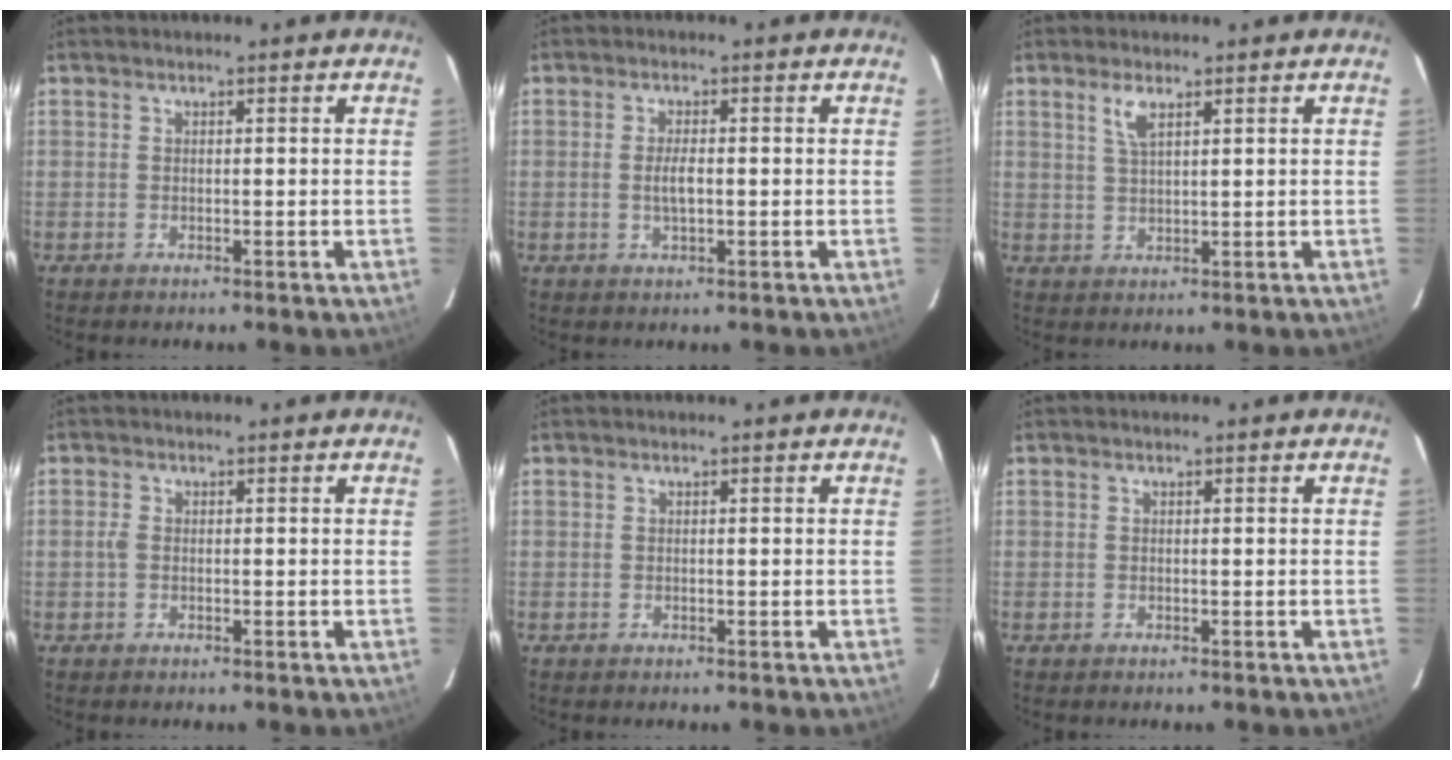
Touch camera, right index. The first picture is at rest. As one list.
[{"total": 3.0, "force": [-0.3, 0.9, 2.8], "torque": [-0.053, -0.001, -0.004]}, {"total": 3.4, "force": [1.9, 1.1, 2.6], "torque": [-0.051, 0.000, 0.040]}, {"total": 1.2, "force": [-0.2, 0.8, 0.9], "torque": [-0.020, 0.003, -0.006]}, {"total": 0.0}, {"total": 0.0}]